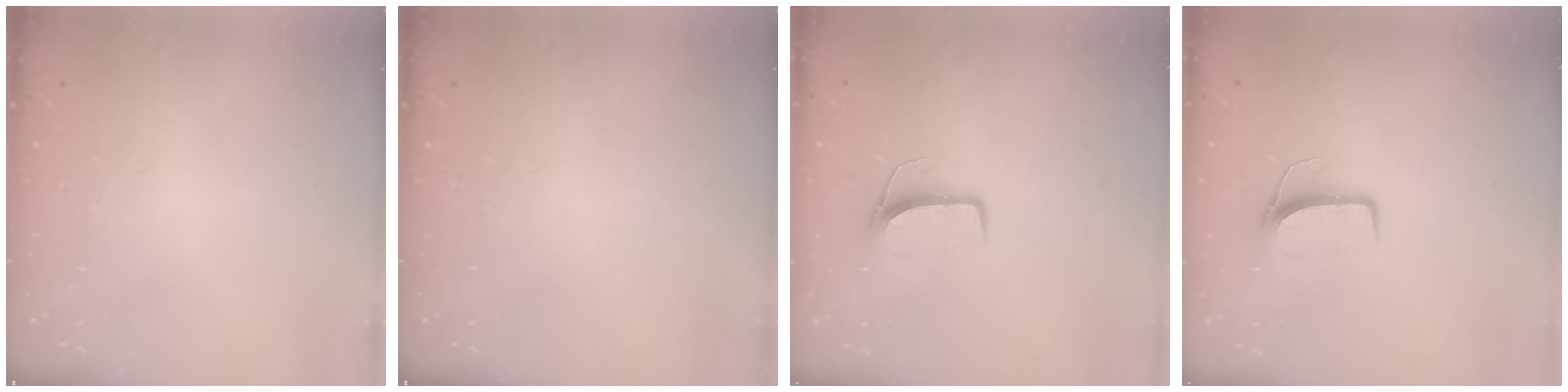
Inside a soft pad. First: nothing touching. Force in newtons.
{"total": 0.0}
{"total": 7.0, "press": 7.0, "slide": 0.4}
{"total": 7.0, "press": 7.0, "slide": 0.4}